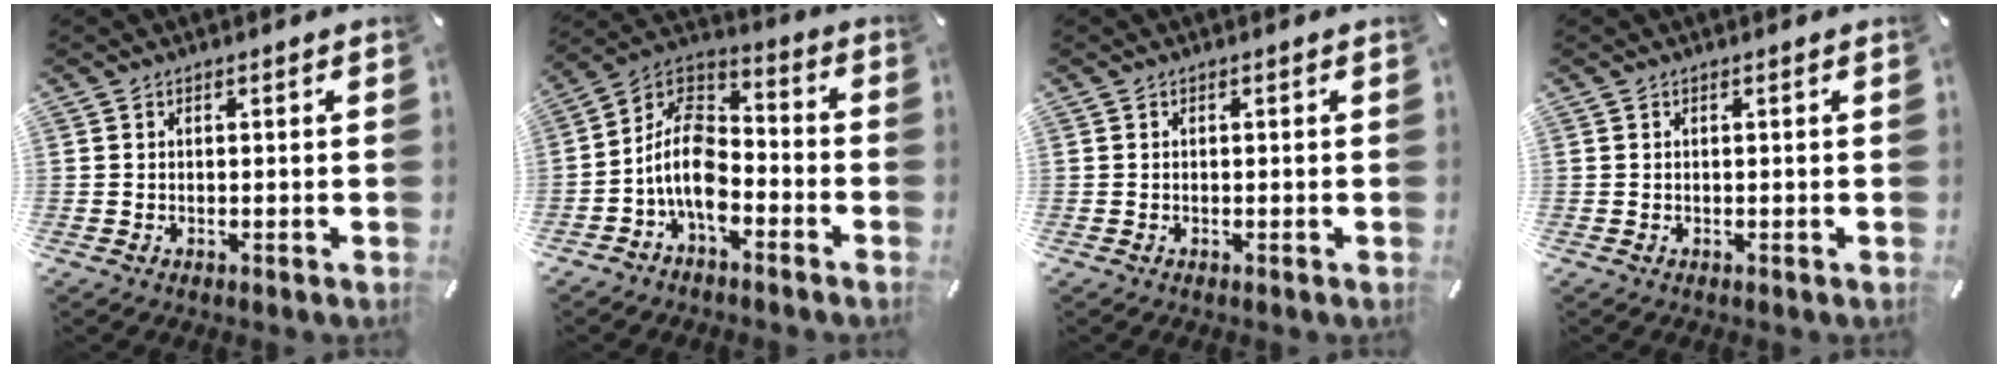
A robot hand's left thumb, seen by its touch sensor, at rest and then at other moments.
{"total": 12.4, "force": [-5.7, 7.6, 7.9], "torque": [-0.174, 0.020, -0.110]}
{"total": 0.0}
{"total": 0.0}